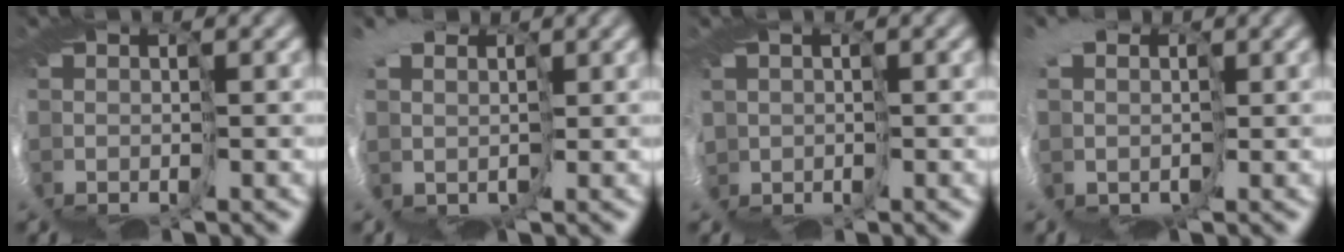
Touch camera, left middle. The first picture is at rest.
{"total": 4.6, "force": [1.7, 3.7, 2.0], "torque": [-0.040, -0.016, 0.018]}
{"total": 4.9, "force": [0.6, 4.3, 2.3], "torque": [-0.099, -0.002, 0.003]}
{"total": 5.4, "force": [1.0, 4.6, 2.6], "torque": [-0.055, -0.017, 0.003]}